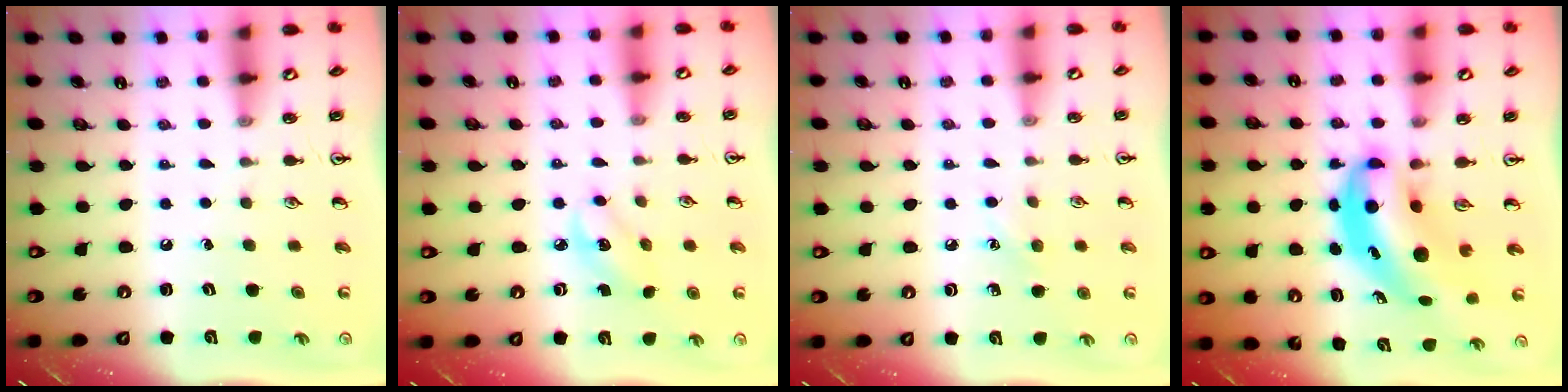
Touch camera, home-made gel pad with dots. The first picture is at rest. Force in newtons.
{"total": 2.8, "press": 2.7, "slide": 0.8}
{"total": 4.7, "press": 4.5, "slide": 1.4}
{"total": 7.5, "press": 7.2, "slide": 2.3}